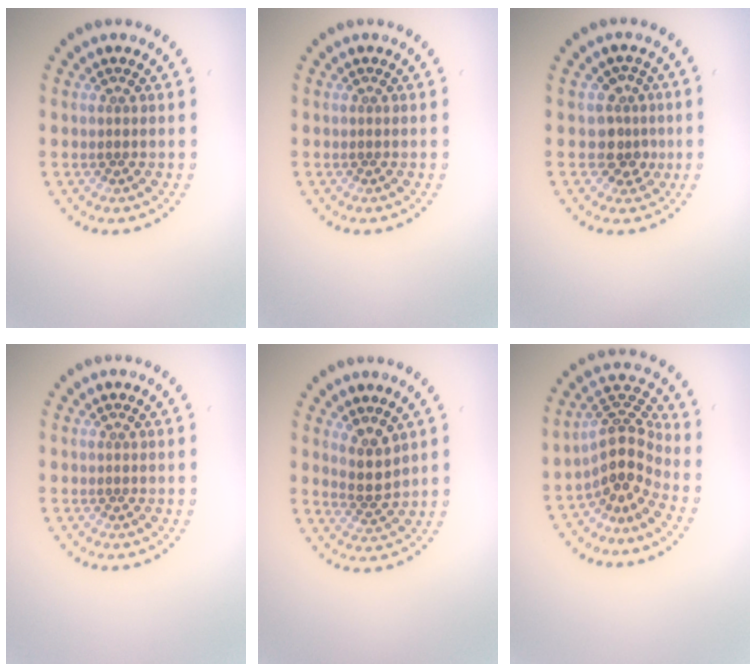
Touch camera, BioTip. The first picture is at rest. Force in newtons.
{"total": 0.0}
{"total": 2.7, "press": 2.3, "slide": 1.5}
{"total": 0.0}
{"total": 2.4, "press": 1.9, "slide": 1.5}
{"total": 4.1, "press": 3.0, "slide": 2.8}